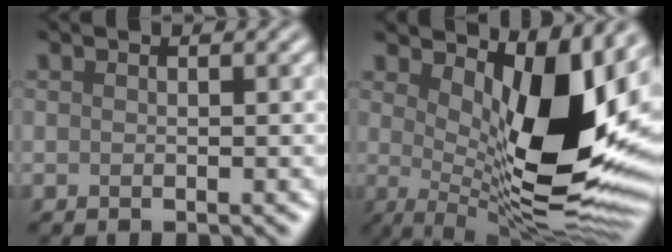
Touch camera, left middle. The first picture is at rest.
{"total": 13.5, "force": [2.6, 5.2, 12.2], "torque": [-0.172, -0.020, 0.047]}